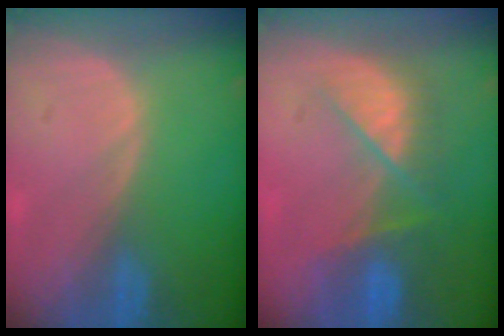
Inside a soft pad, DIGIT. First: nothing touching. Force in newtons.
{"total": 7.5, "press": 7.2, "slide": 2.0}